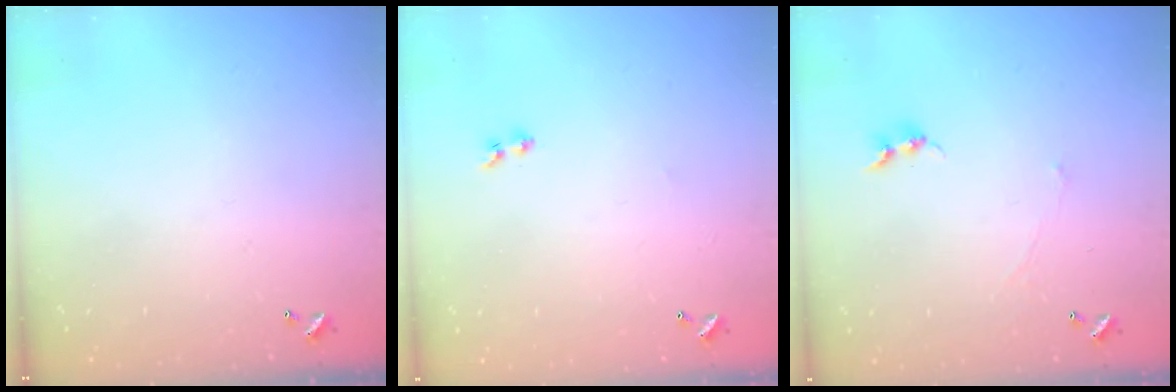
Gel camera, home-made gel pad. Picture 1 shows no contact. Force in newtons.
{"total": 1.9, "press": 1.7, "slide": 0.9}
{"total": 1.0, "press": 0.8, "slide": 0.6}